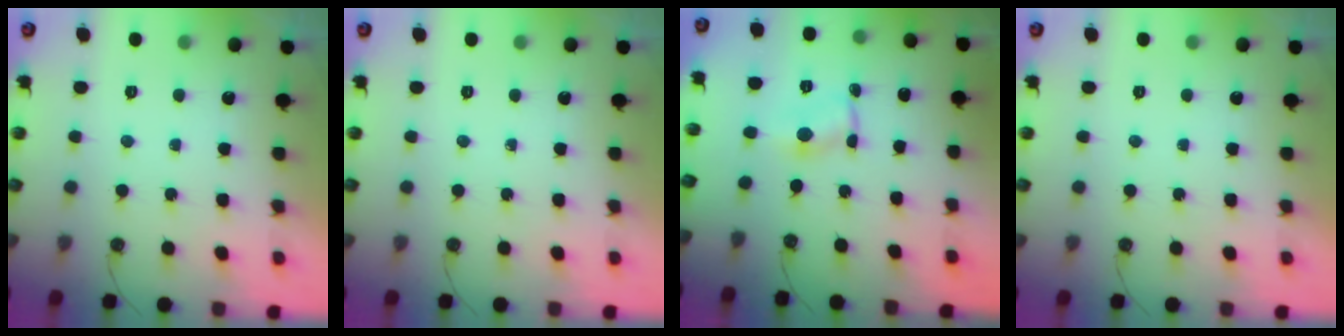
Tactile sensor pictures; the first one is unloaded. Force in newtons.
{"total": 0.0}
{"total": 1.3, "press": 1.3, "slide": 0.2}
{"total": 0.0}